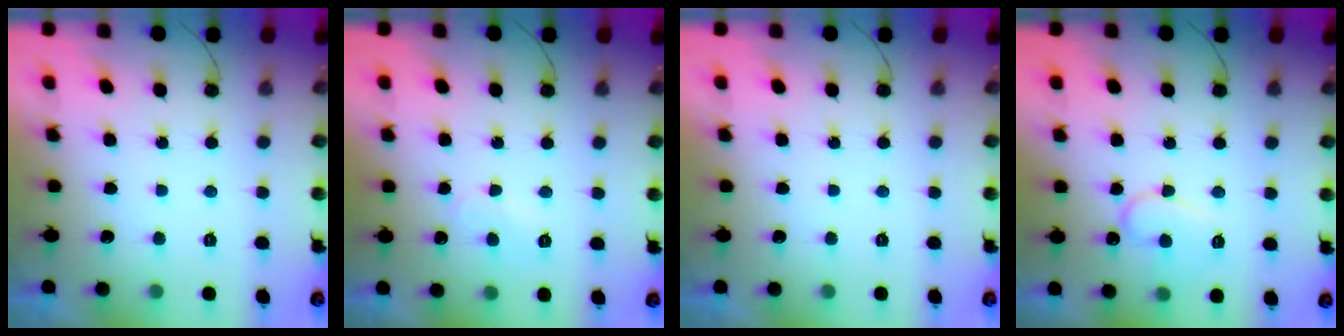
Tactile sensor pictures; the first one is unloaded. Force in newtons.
{"total": 6.9, "press": 6.9, "slide": 0.7}
{"total": 0.0}
{"total": 11.0, "press": 11.0, "slide": 1.0}